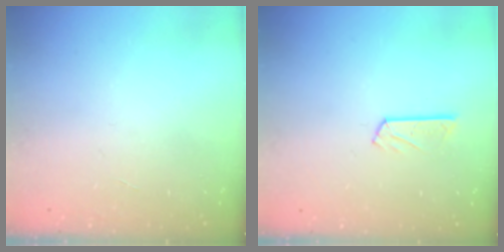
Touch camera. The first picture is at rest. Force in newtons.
{"total": 5.4, "press": 5.4, "slide": 0.3}